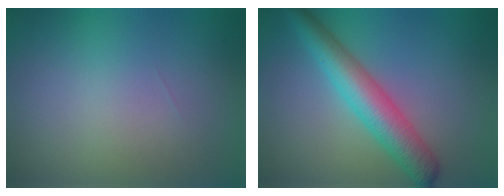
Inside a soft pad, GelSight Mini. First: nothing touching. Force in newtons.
{"total": 5.4, "press": 5.4, "slide": 0.1}